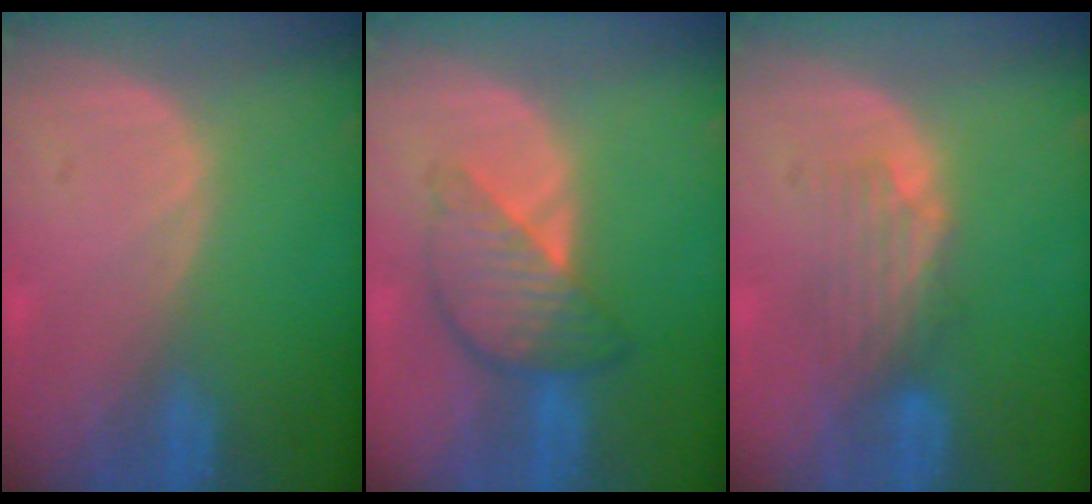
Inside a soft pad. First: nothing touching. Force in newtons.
{"total": 6.1, "press": 6.1, "slide": 0.4}
{"total": 4.5, "press": 3.9, "slide": 2.2}